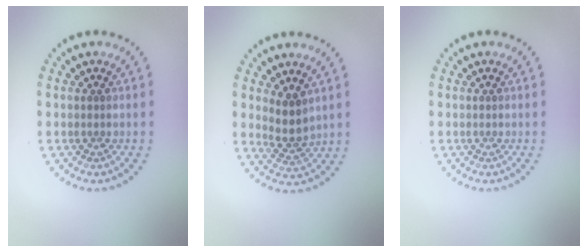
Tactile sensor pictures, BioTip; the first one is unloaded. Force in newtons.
{"total": 2.6, "press": 2.1, "slide": 1.4}
{"total": 0.0}